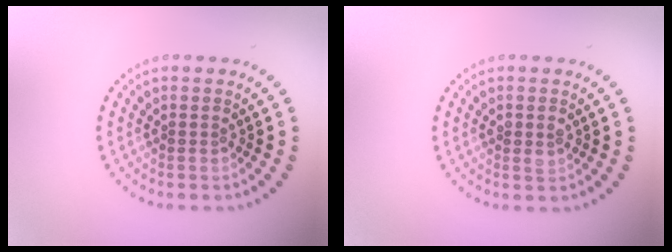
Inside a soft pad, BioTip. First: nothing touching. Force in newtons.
{"total": 1.0, "press": 1.0, "slide": 0.1}